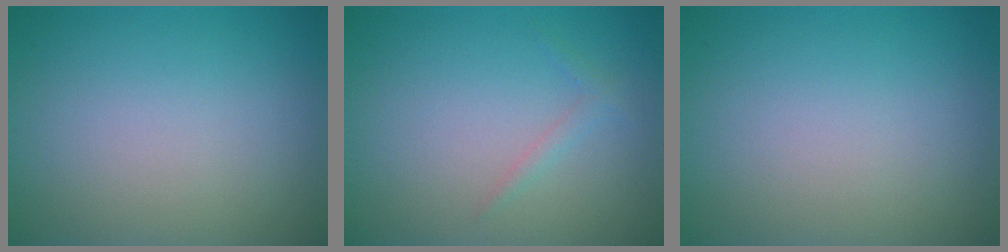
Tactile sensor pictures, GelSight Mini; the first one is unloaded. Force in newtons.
{"total": 0.9, "press": 0.9, "slide": 0.0}
{"total": 0.0}